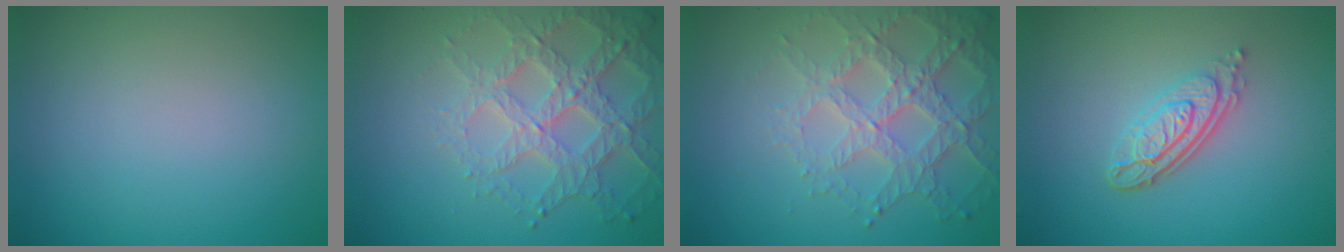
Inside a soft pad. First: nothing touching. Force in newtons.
{"total": 5.1, "press": 4.3, "slide": 2.7}
{"total": 4.7, "press": 4.1, "slide": 2.2}
{"total": 4.1, "press": 2.9, "slide": 2.8}